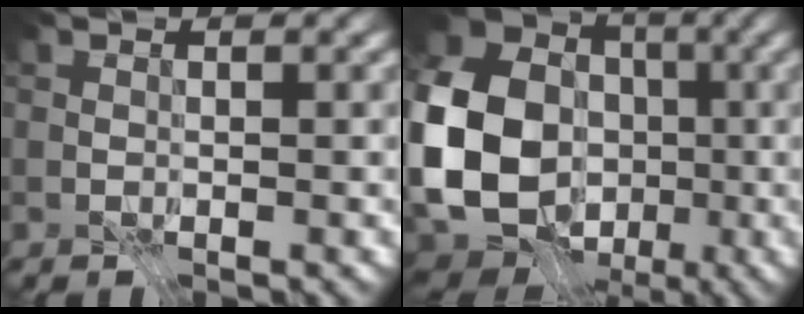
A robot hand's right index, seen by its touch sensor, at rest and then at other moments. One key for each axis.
{"total": 20.7, "fx": -2.8, "fy": 18.5, "fz": 8.9, "tx": -0.203, "ty": -0.007, "tz": -0.084}